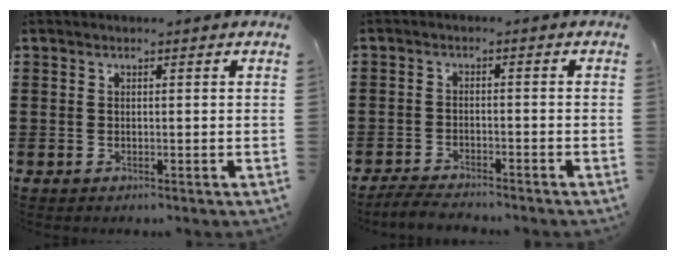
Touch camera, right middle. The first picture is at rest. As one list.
[{"total": 3.3, "force": [-3.2, 0.5, 0.2], "torque": [-0.007, 0.004, -0.069]}]